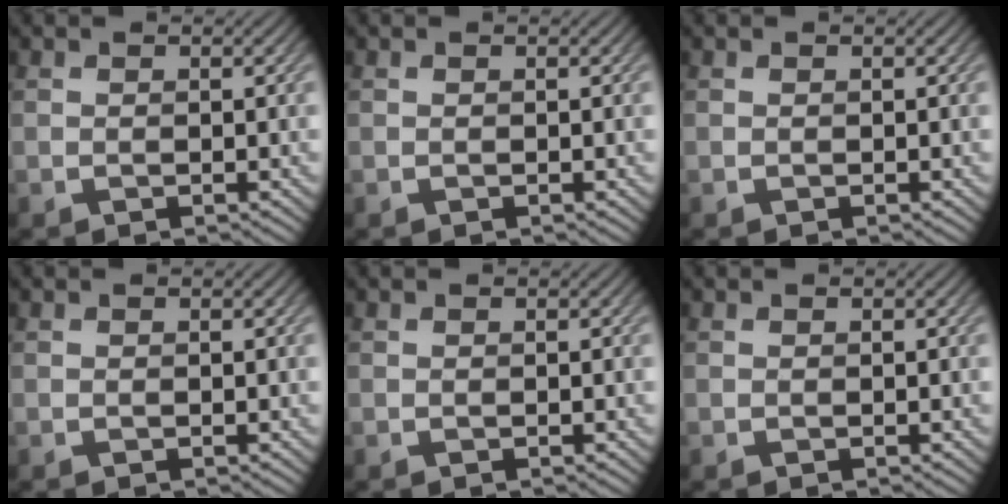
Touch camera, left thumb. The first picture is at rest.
{"total": 0.0}
{"total": 0.0}
{"total": 0.0}
{"total": 0.0}
{"total": 0.0}